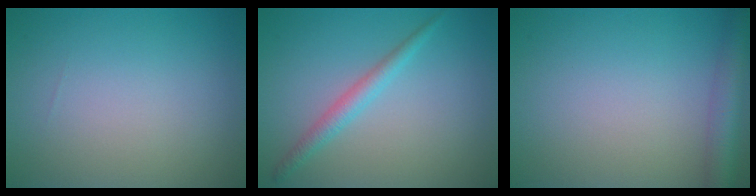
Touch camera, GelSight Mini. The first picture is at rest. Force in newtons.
{"total": 2.0, "press": 2.0, "slide": 0.0}
{"total": 3.8, "press": 3.8, "slide": 0.2}